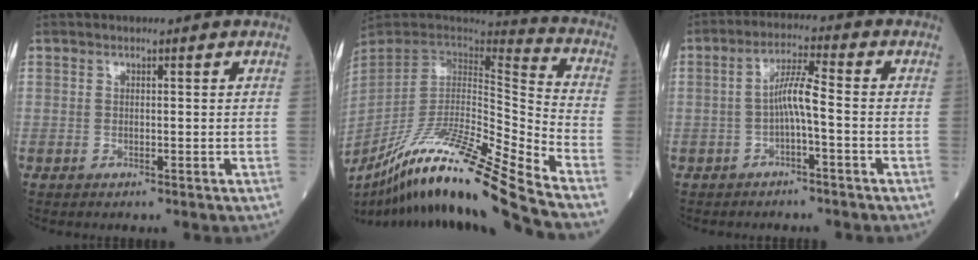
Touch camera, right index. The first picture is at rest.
{"total": 24.4, "force": [-18.9, -1.2, 15.4], "torque": [-0.263, -0.041, -0.341]}
{"total": 4.7, "force": [-1.1, 0.2, 4.5], "torque": [-0.085, 0.015, -0.019]}